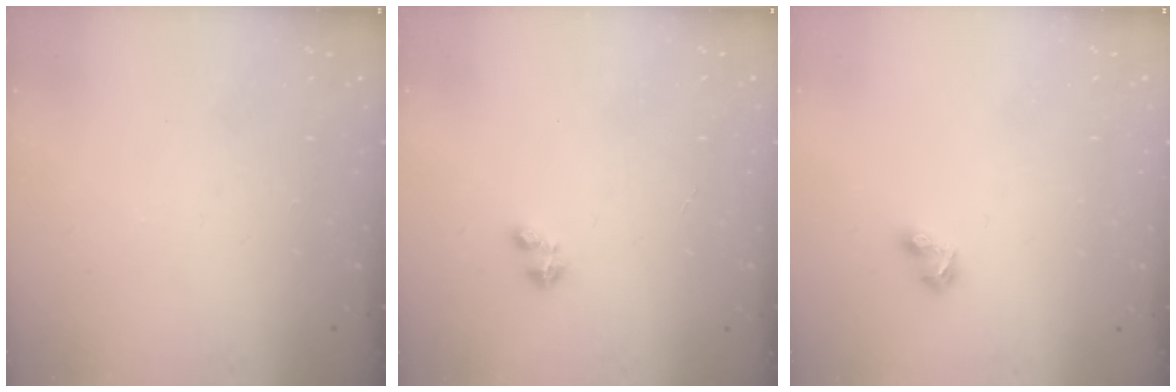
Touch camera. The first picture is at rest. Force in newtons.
{"total": 1.8, "press": 1.8, "slide": 0.4}
{"total": 3.8, "press": 3.8, "slide": 0.3}